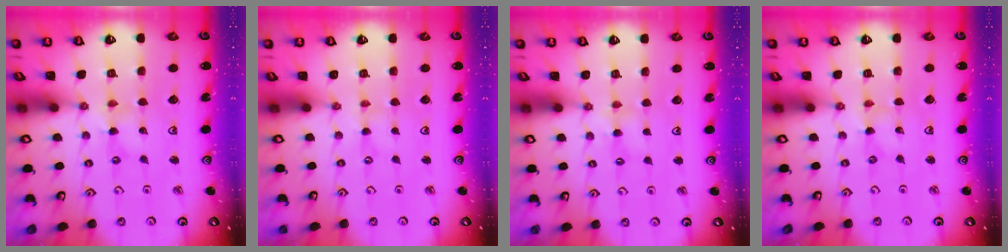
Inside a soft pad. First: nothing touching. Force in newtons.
{"total": 0.0}
{"total": 2.6, "press": 2.6, "slide": 0.5}
{"total": 0.0}